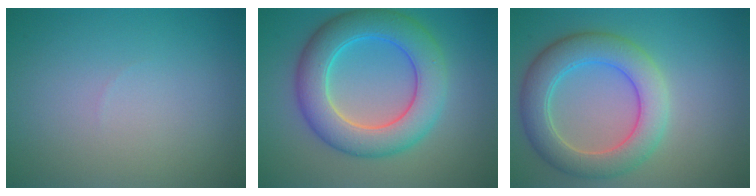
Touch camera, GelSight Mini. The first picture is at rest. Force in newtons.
{"total": 7.7, "press": 7.7, "slide": 0.3}
{"total": 6.2, "press": 6.2, "slide": 0.2}